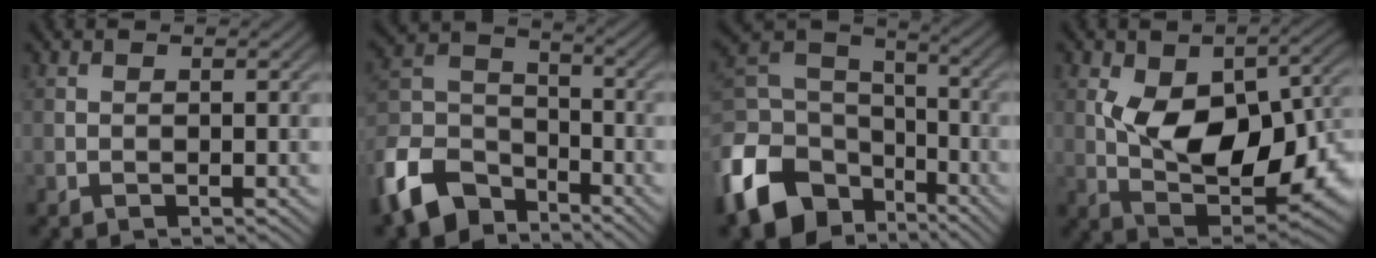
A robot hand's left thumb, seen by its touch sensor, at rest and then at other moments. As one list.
[{"total": 12.6, "force": [-8.3, 7.4, 5.9], "torque": [-0.149, -0.013, -0.182]}, {"total": 15.8, "force": [-7.7, 11.2, 8.2], "torque": [-0.236, -0.036, -0.144]}, {"total": 13.6, "force": [-0.1, 7.8, 11.2], "torque": [-0.176, -0.017, 0.004]}]